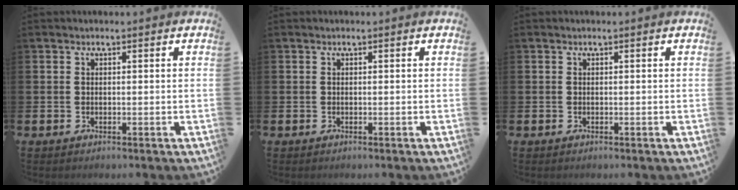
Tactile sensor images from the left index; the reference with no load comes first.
{"total": 0.0}
{"total": 0.0}